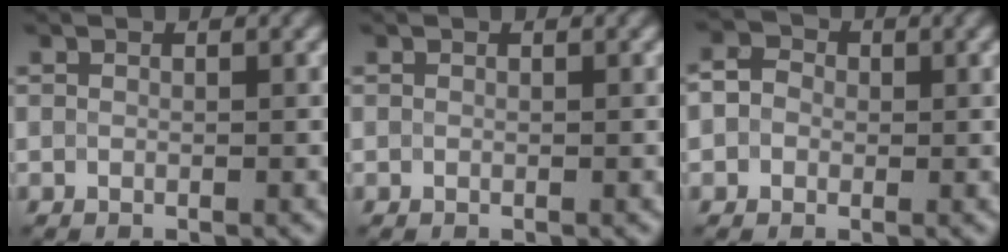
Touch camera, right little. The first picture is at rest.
{"total": 0.0}
{"total": 2.1, "force": [-0.2, 2.0, 0.8], "torque": [0.001, 0.011, -0.012]}